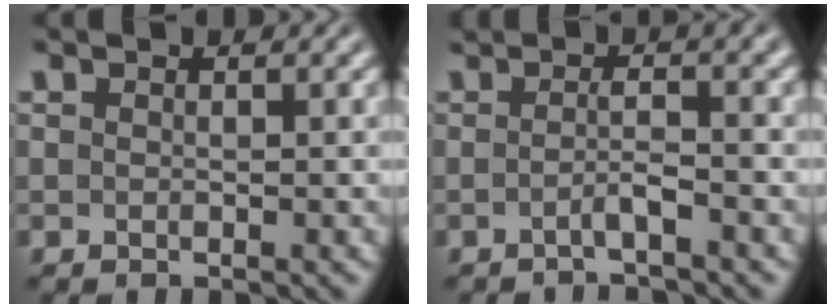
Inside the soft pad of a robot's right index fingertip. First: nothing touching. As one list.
[{"total": 2.4, "force": [-1.4, -0.9, 1.7], "torque": [-0.024, 0.001, -0.026]}]